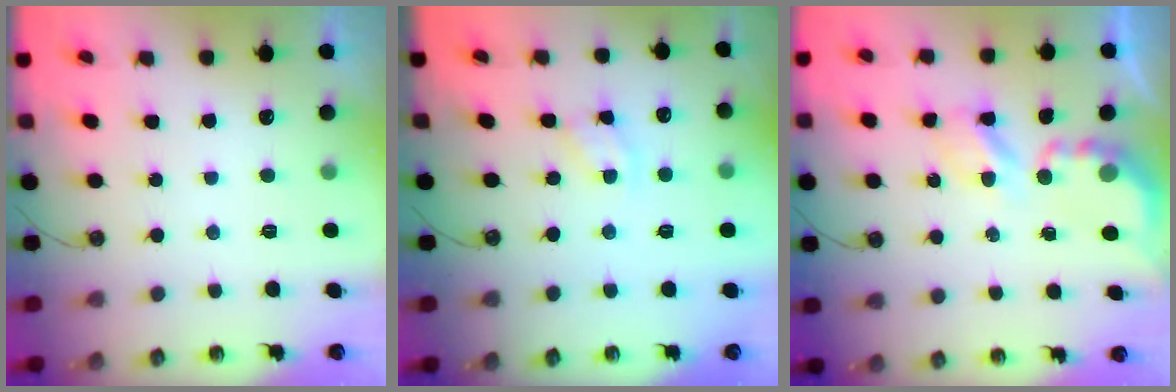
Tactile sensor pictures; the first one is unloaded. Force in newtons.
{"total": 3.7, "press": 3.7, "slide": 0.5}
{"total": 5.3, "press": 5.3, "slide": 0.5}